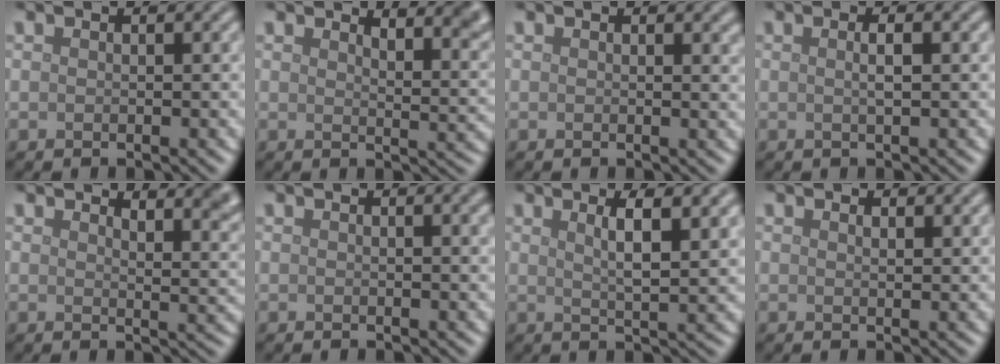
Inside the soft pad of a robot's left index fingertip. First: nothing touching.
{"total": 5.4, "force": [3.8, 1.9, 3.3], "torque": [-0.026, 0.007, 0.050]}
{"total": 0.9, "force": [0.6, 0.2, 0.7], "torque": [-0.005, 0.001, 0.008]}
{"total": 1.9, "force": [0.4, 0.5, 1.8], "torque": [-0.020, -0.003, -0.002]}
{"total": 4.9, "force": [3.5, 1.7, 2.9], "torque": [-0.024, 0.005, 0.047]}
{"total": 1.7, "force": [0.6, 0.5, 1.5], "torque": [-0.014, 0.006, 0.006]}
{"total": 4.7, "force": [2.0, 1.1, 4.1], "torque": [-0.058, 0.002, 0.030]}
{"total": 0.8, "force": [0.7, 0.2, 0.4], "torque": [-0.008, -0.001, 0.012]}